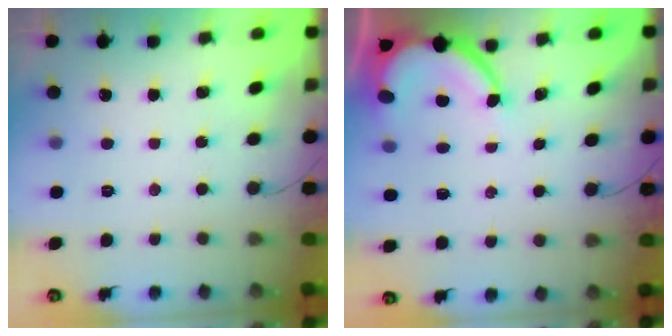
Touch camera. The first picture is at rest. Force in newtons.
{"total": 7.2, "press": 7.2, "slide": 0.7}